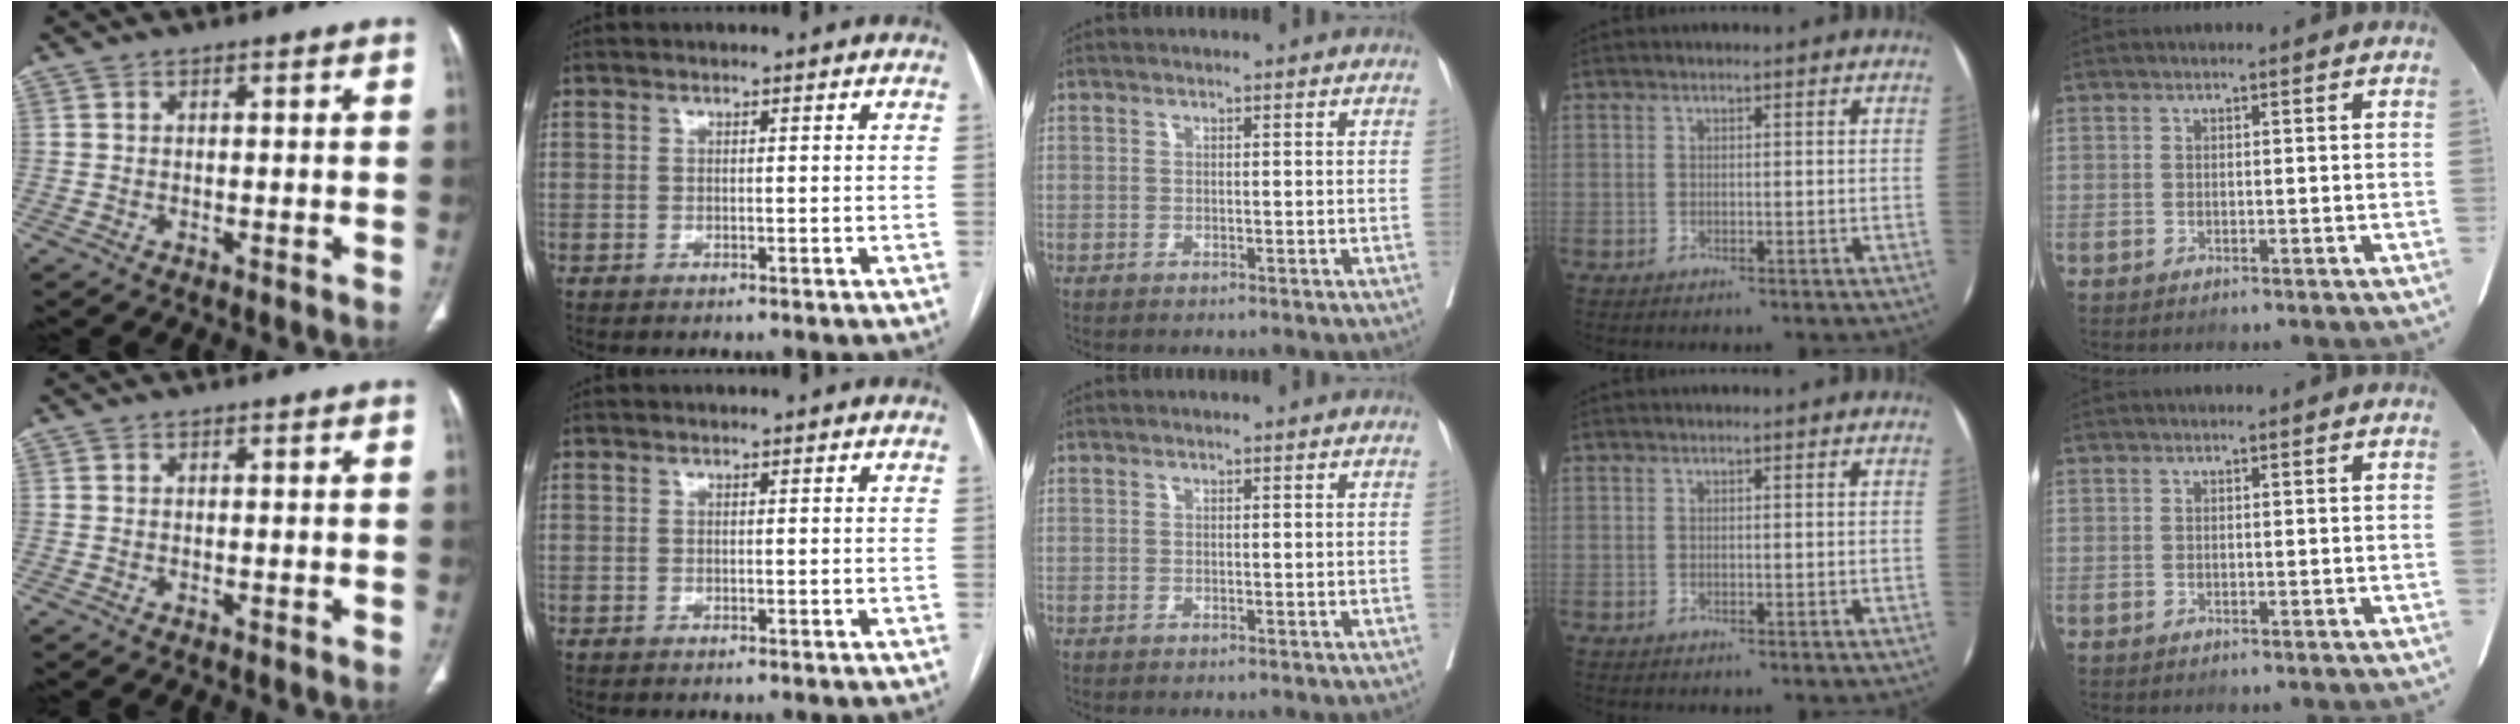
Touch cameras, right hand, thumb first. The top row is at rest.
{}